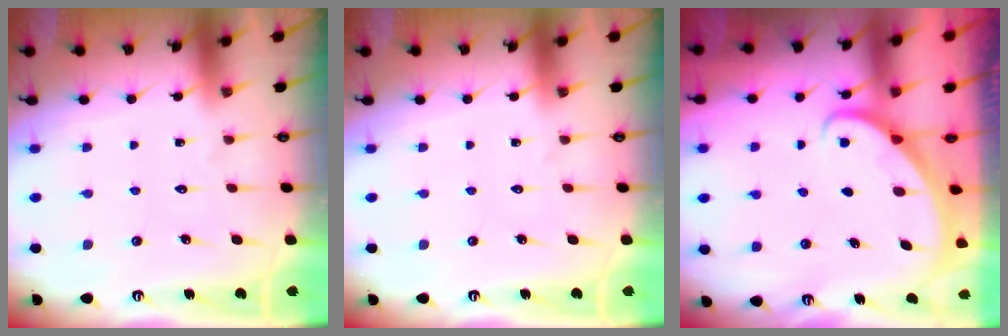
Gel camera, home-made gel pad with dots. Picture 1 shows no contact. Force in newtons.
{"total": 0.0}
{"total": 2.3, "press": 2.3, "slide": 0.1}